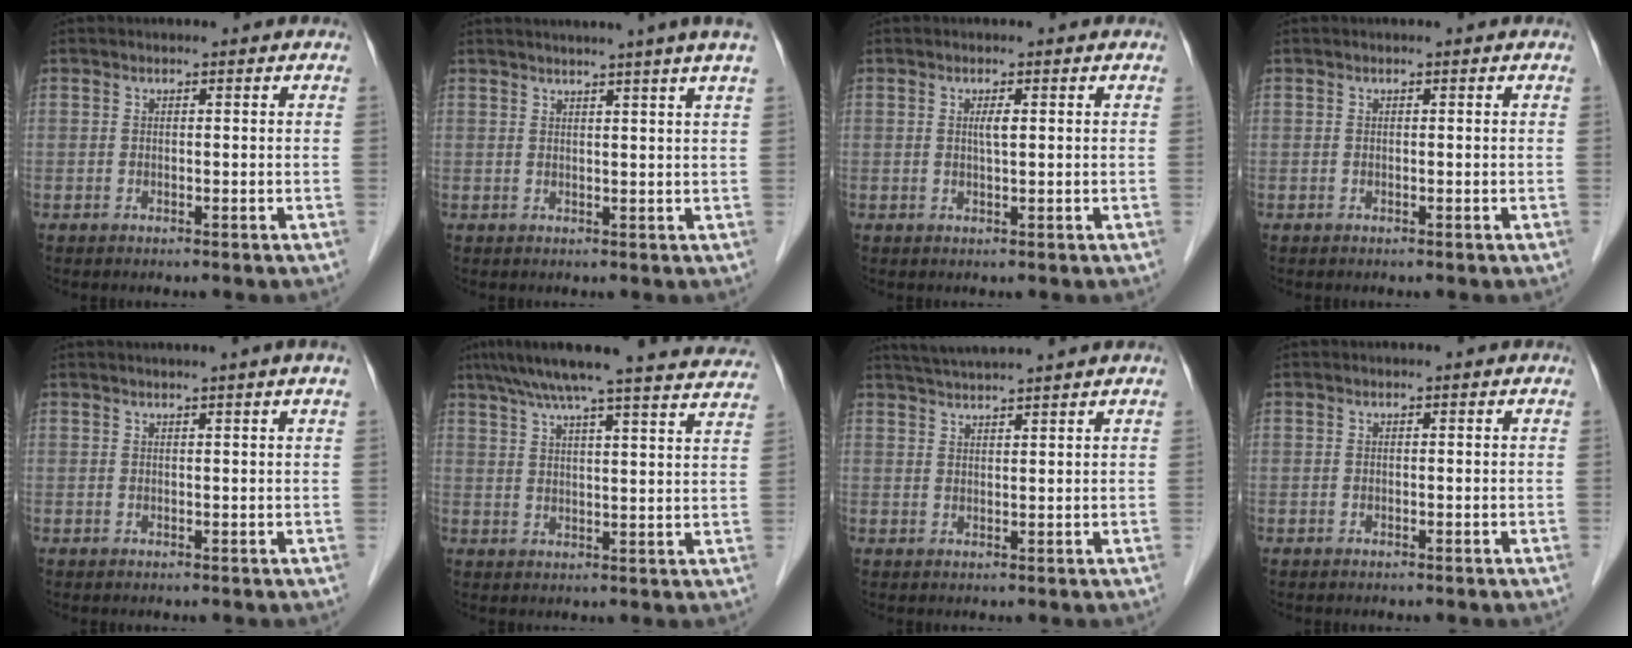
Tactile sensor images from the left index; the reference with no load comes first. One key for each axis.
{"total": 6.4, "fx": 5.2, "fy": -1.6, "fz": 3.4, "tx": -0.040, "ty": 0.011, "tz": 0.053}
{"total": 1.4, "fx": 0.3, "fy": 0.1, "fz": 1.4, "tx": -0.029, "ty": 0.000, "tz": 0.006}
{"total": 0.0}
{"total": 1.6, "fx": 1.3, "fy": -0.6, "fz": 0.8, "tx": -0.016, "ty": 0.002, "tz": 0.026}
{"total": 24.7, "fx": 22.4, "fy": 1.4, "fz": 10.2, "tx": -0.159, "ty": -0.011, "tz": 0.276}
{"total": 6.4, "fx": 5.8, "fy": -1.3, "fz": 2.3, "tx": -0.039, "ty": 0.022, "tz": 0.092}
{"total": 0.0}